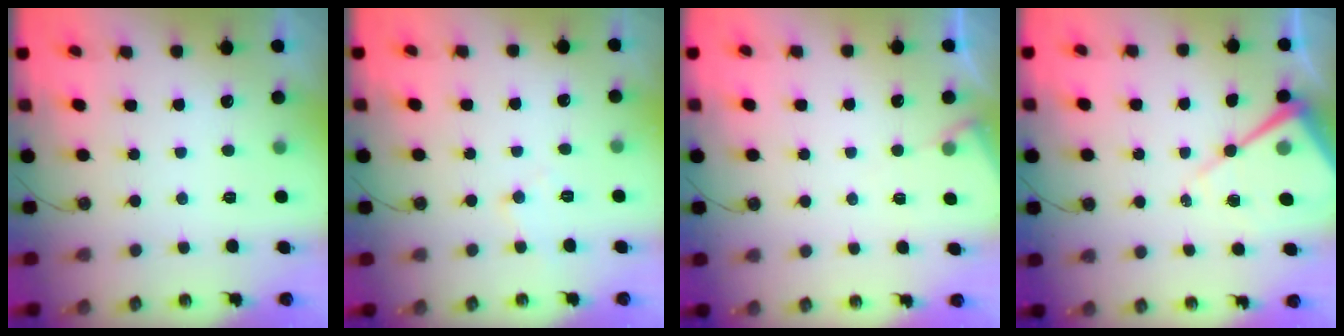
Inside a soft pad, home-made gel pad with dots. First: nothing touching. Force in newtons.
{"total": 5.3, "press": 5.3, "slide": 0.8}
{"total": 3.8, "press": 3.8, "slide": 0.6}
{"total": 11.4, "press": 11.3, "slide": 1.1}